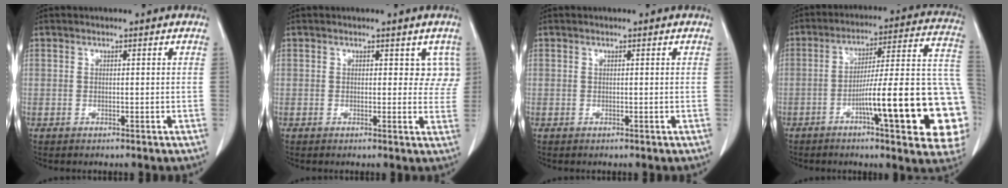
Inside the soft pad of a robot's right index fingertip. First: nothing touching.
{"total": 3.5, "force": [1.6, 2.4, 2.0], "torque": [0.003, 0.003, 0.012]}
{"total": 0.0}
{"total": 23.0, "force": [-6.7, 1.9, 21.9], "torque": [-0.201, 0.019, -0.090]}